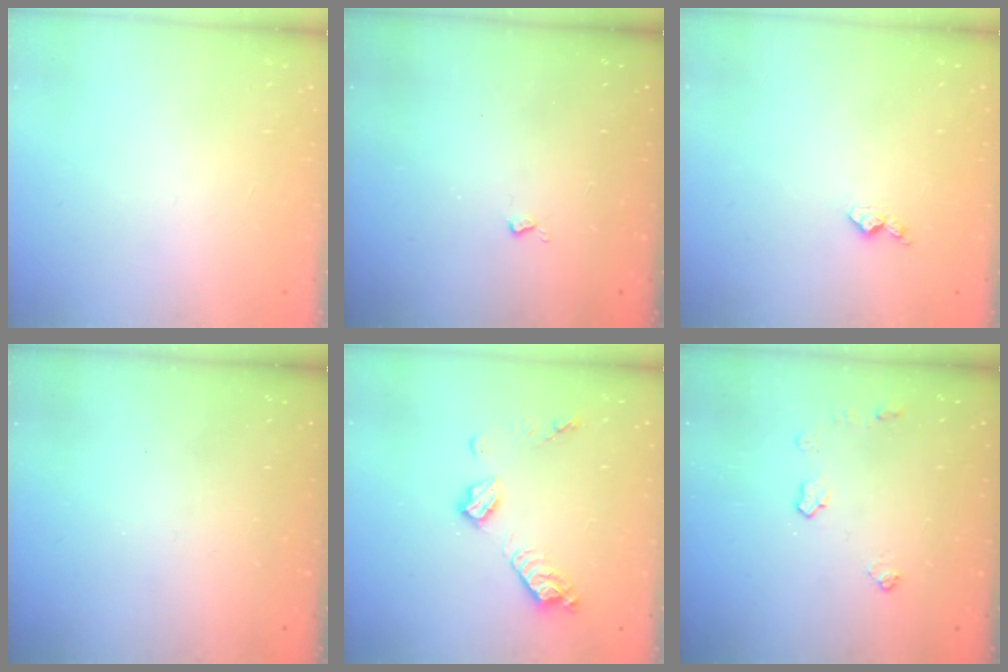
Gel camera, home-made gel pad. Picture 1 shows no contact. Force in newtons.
{"total": 2.5, "press": 2.4, "slide": 0.5}
{"total": 5.5, "press": 5.4, "slide": 0.6}
{"total": 0.0}
{"total": 9.4, "press": 9.4, "slide": 0.3}
{"total": 5.2, "press": 5.2, "slide": 0.7}